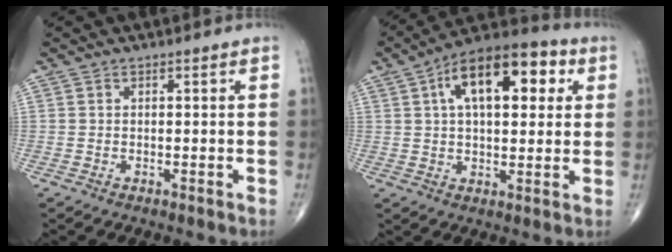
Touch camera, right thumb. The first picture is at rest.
{"total": 17.3, "force": [5.4, 8.6, 14.0], "torque": [-0.186, 0.023, 0.075]}